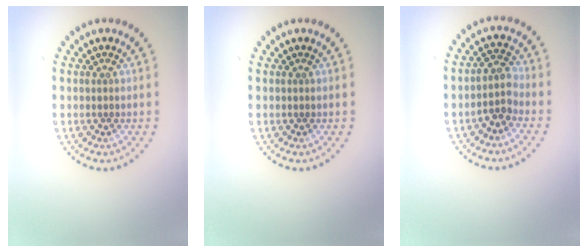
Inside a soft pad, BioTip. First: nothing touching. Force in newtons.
{"total": 0.0}
{"total": 2.3, "press": 1.9, "slide": 1.3}